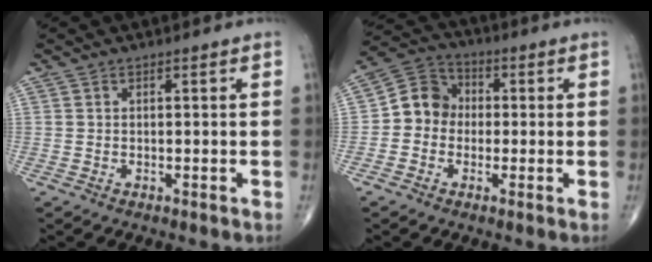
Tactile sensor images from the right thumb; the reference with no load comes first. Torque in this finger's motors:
{"motor_torque": [-0.09, 0.18, 0.18, -0.10, 0.13]}